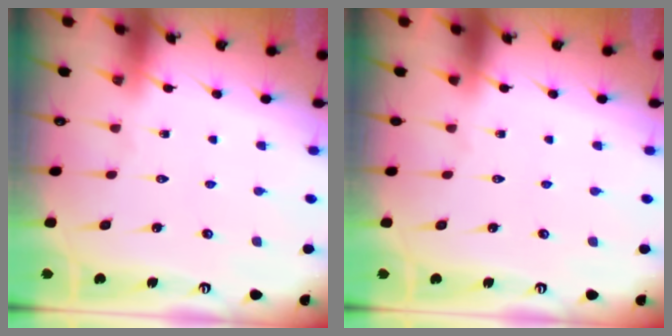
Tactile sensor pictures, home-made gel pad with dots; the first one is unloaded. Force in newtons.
{"total": 0.0}